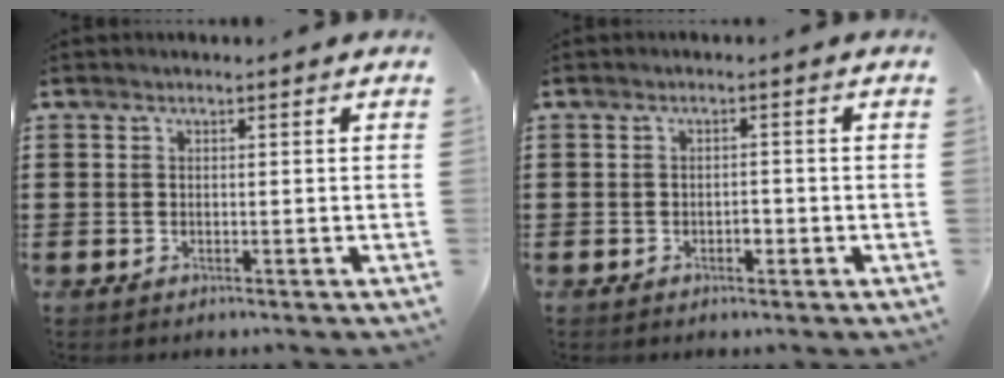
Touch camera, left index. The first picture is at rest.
{"total": 1.4, "force": [-0.5, 0.7, 1.0], "torque": [-0.022, 0.000, -0.011]}